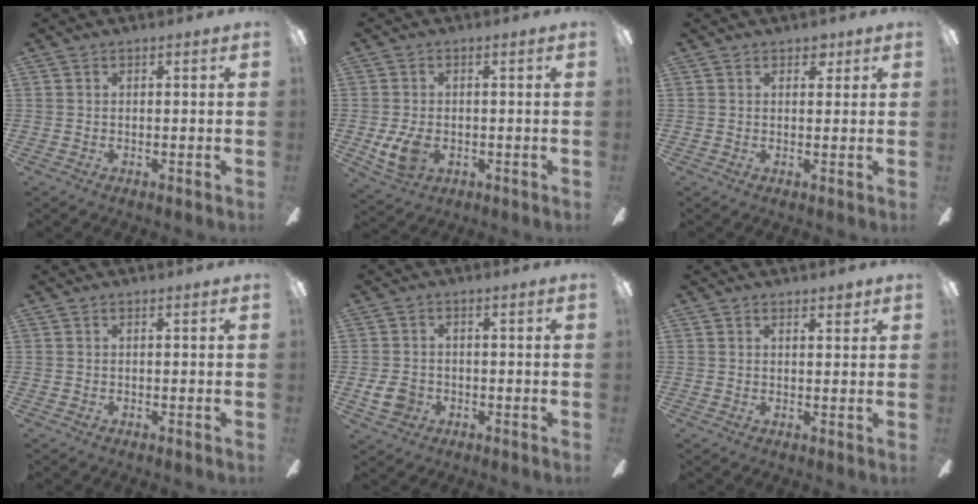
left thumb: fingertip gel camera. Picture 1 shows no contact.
{"total": 6.7, "force": [-1.4, 4.6, 4.7], "torque": [-0.100, -0.001, -0.026]}
{"total": 2.6, "force": [1.7, 1.7, 0.9], "torque": [-0.003, -0.001, 0.029]}
{"total": 0.0}
{"total": 5.3, "force": [-1.4, 4.2, 2.8], "torque": [-0.058, 0.004, -0.027]}
{"total": 2.2, "force": [1.8, 0.9, 0.8], "torque": [-0.001, -0.006, 0.030]}